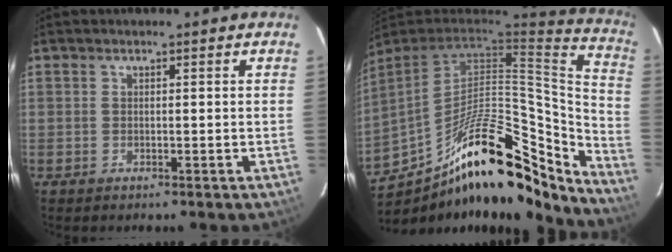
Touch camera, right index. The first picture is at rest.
{"total": 25.3, "force": [-17.4, 8.3, 16.5], "torque": [-0.243, -0.007, -0.277]}